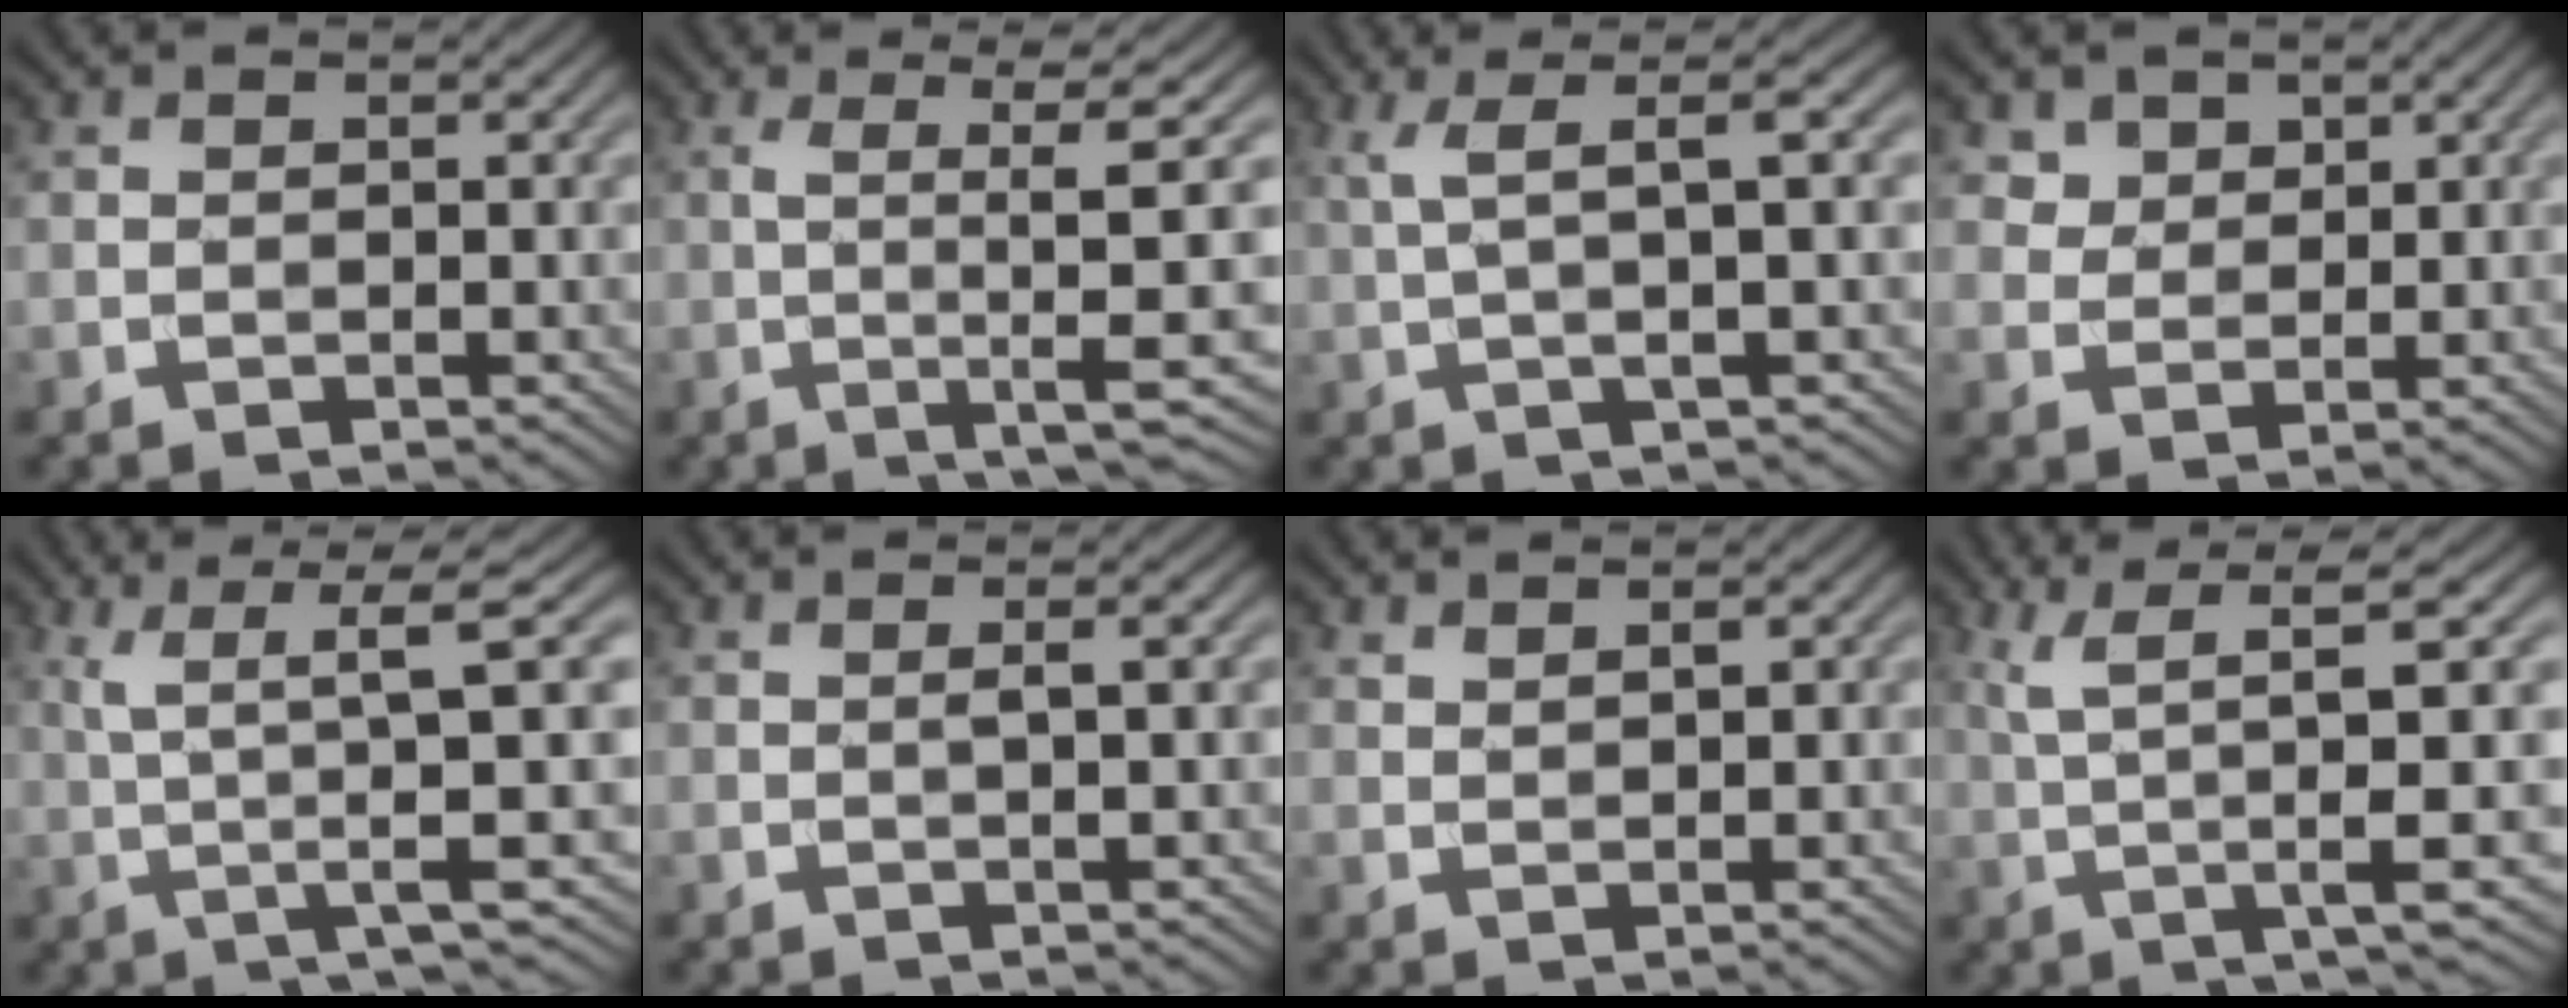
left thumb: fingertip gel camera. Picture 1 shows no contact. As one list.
[{"total": 7.7, "force": [-0.7, 0.4, 7.6], "torque": [-0.135, 0.008, -0.007]}, {"total": 5.7, "force": [1.8, 0.8, 5.4], "torque": [-0.101, 0.022, 0.034]}, {"total": 3.4, "force": [2.2, 2.5, 0.9], "torque": [-0.037, -0.019, 0.054]}, {"total": 7.9, "force": [1.2, 1.0, 7.8], "torque": [-0.144, 0.013, 0.024]}, {"total": 1.9, "force": [0.4, 0.1, 1.8], "torque": [-0.035, 0.008, 0.001]}, {"total": 1.3, "force": [1.1, 0.1, 0.6], "torque": [-0.017, -0.001, 0.024]}, {"total": 8.1, "force": [1.4, 1.2, 7.9], "torque": [-0.150, 0.014, 0.032]}]